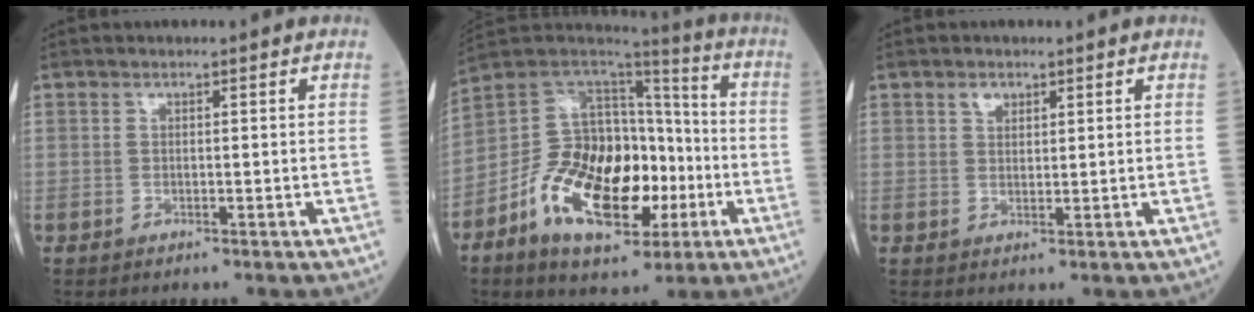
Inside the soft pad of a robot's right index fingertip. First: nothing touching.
{"total": 19.9, "force": [-6.6, 9.6, 16.1], "torque": [-0.306, 0.012, -0.107]}
{"total": 1.7, "force": [1.2, 1.0, 0.7], "torque": [-0.012, 0.003, 0.023]}